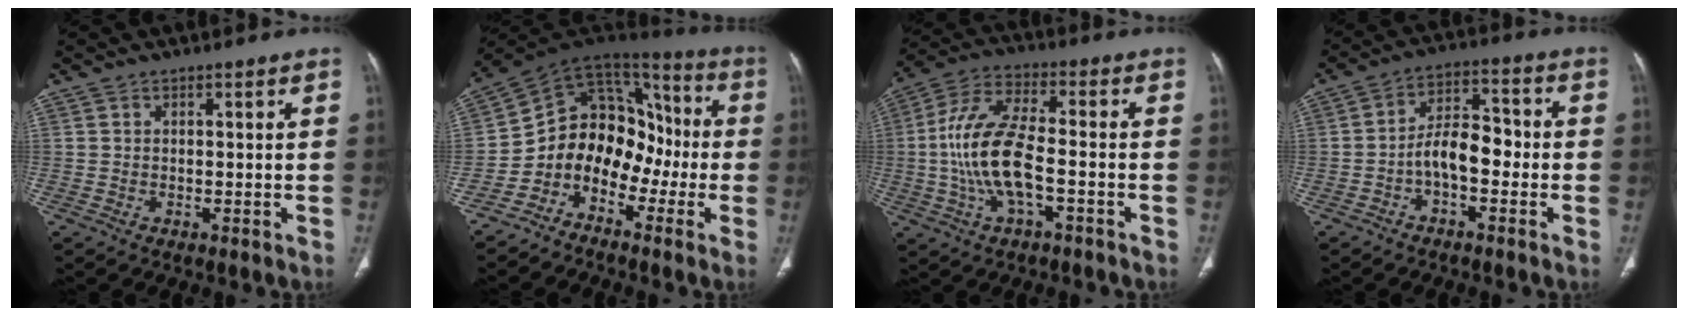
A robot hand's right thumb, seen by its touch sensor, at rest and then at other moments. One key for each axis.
{"total": 14.4, "fx": -5.0, "fy": 10.8, "fz": 8.2, "tx": -0.081, "ty": 0.102, "tz": -0.099}
{"total": 13.8, "fx": -2.5, "fy": 5.8, "fz": 12.2, "tx": -0.259, "ty": 0.031, "tz": -0.048}
{"total": 8.0, "fx": -2.2, "fy": 4.4, "fz": 6.2, "tx": -0.091, "ty": 0.040, "tz": -0.046}